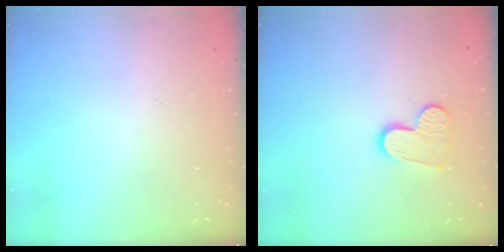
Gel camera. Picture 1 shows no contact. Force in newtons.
{"total": 10.0, "press": 10.0, "slide": 0.8}